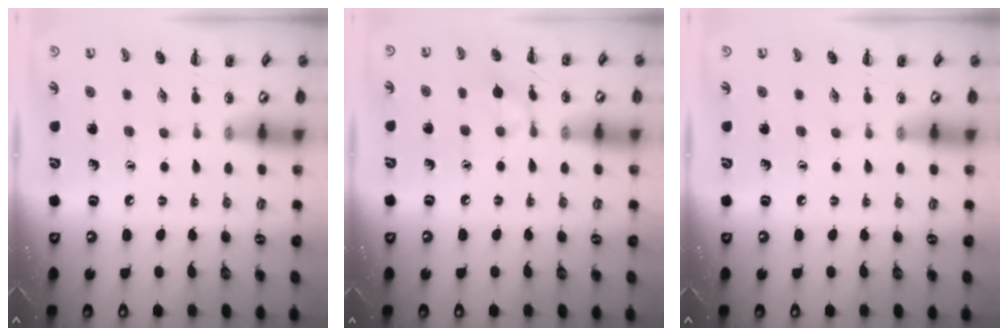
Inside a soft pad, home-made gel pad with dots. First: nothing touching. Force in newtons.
{"total": 7.1, "press": 6.8, "slide": 2.0}
{"total": 0.0}